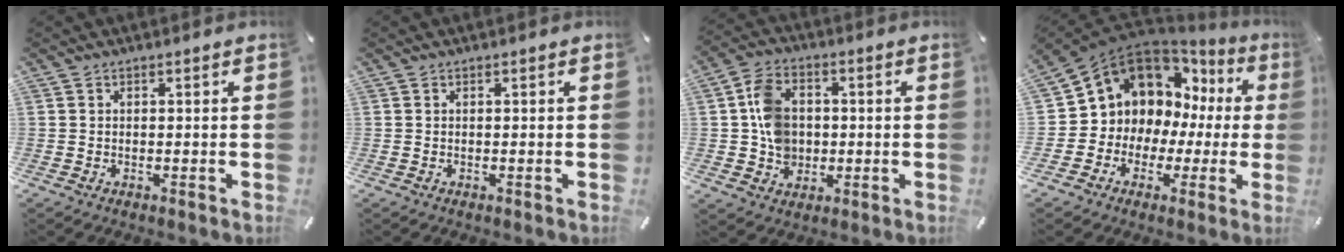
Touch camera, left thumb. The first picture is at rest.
{"total": 0.0}
{"total": 9.3, "force": [0.1, 8.0, 4.8], "torque": [-0.102, 0.012, 0.006]}
{"total": 10.7, "force": [4.4, 9.4, 2.5], "torque": [-0.060, -0.055, 0.093]}